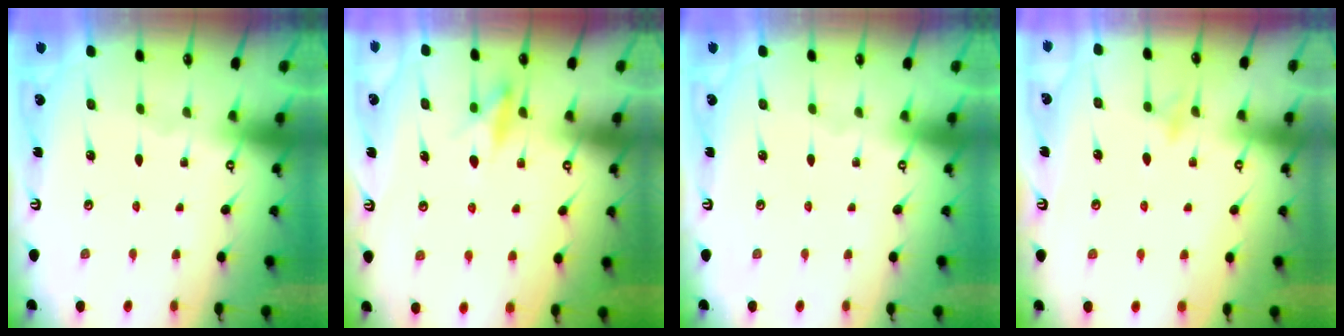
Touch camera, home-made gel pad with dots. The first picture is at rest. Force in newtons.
{"total": 8.5, "press": 8.4, "slide": 1.3}
{"total": 0.0}
{"total": 8.0, "press": 7.9, "slide": 0.8}